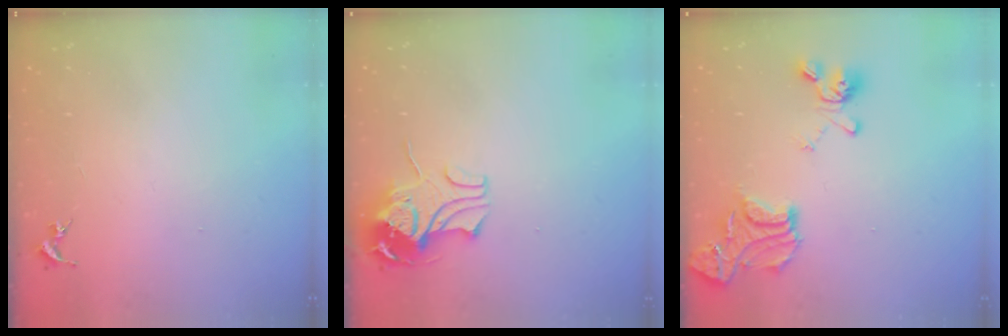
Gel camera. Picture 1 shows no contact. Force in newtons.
{"total": 9.8, "press": 9.7, "slide": 1.2}
{"total": 17.7, "press": 17.7, "slide": 1.6}